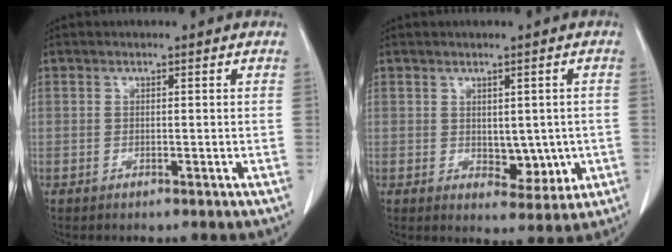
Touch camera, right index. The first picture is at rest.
{"total": 5.2, "force": [-0.4, 2.9, 4.2], "torque": [-0.045, -0.006, 0.008]}